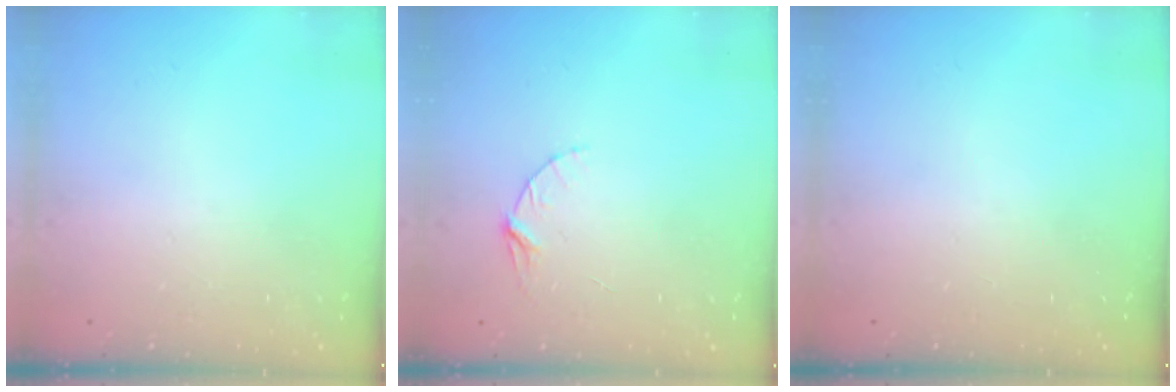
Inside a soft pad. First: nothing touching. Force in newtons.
{"total": 3.9, "press": 3.9, "slide": 0.4}
{"total": 0.0}